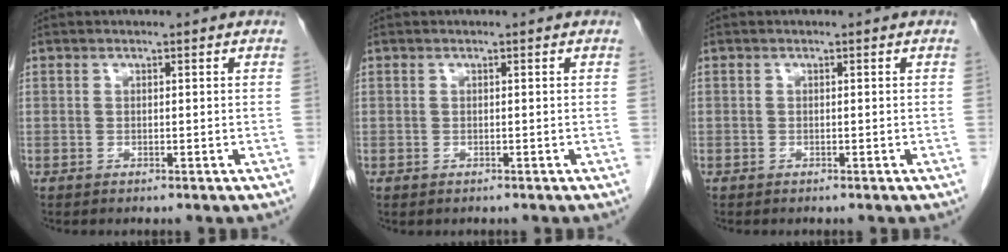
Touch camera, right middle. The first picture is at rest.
{"total": 0.0}
{"total": 0.0}